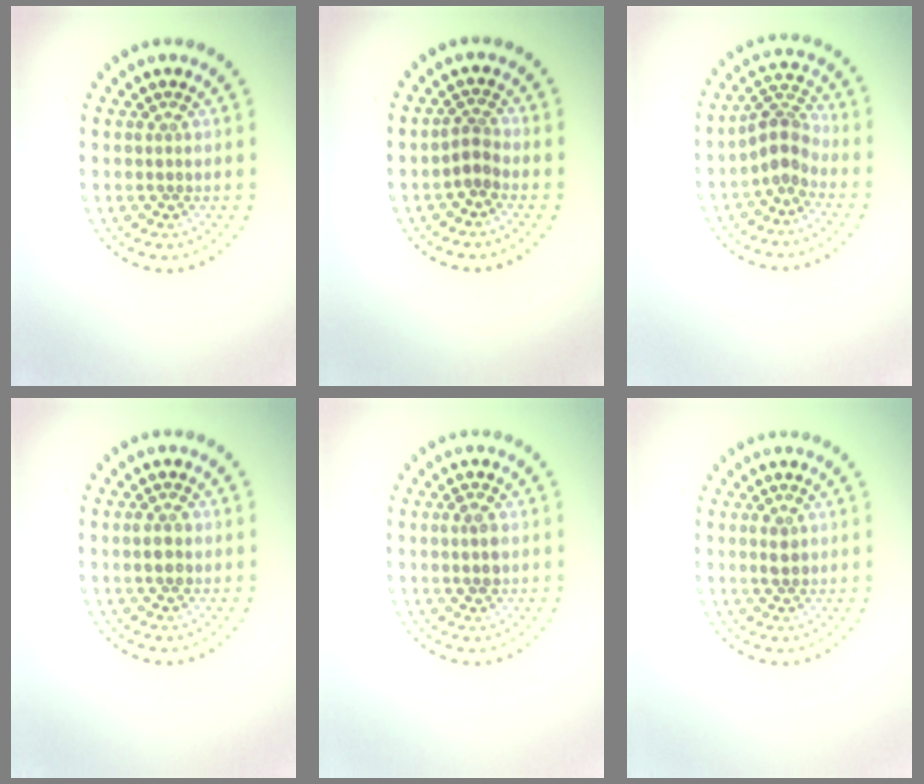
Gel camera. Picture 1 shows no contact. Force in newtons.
{"total": 1.7, "press": 1.1, "slide": 1.3}
{"total": 2.9, "press": 2.4, "slide": 1.7}
{"total": 1.4, "press": 1.4, "slide": 0.2}
{"total": 1.5, "press": 1.5, "slide": 0.1}
{"total": 1.2, "press": 1.2, "slide": 0.1}